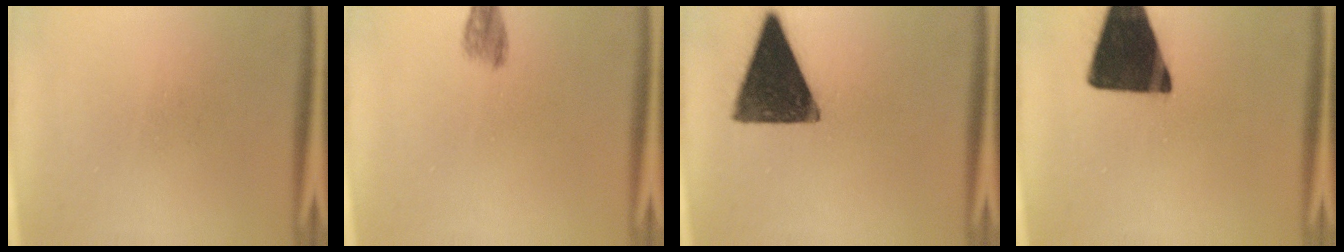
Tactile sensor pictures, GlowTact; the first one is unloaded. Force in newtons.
{"total": 2.4}
{"total": 14.9}
{"total": 18.9}